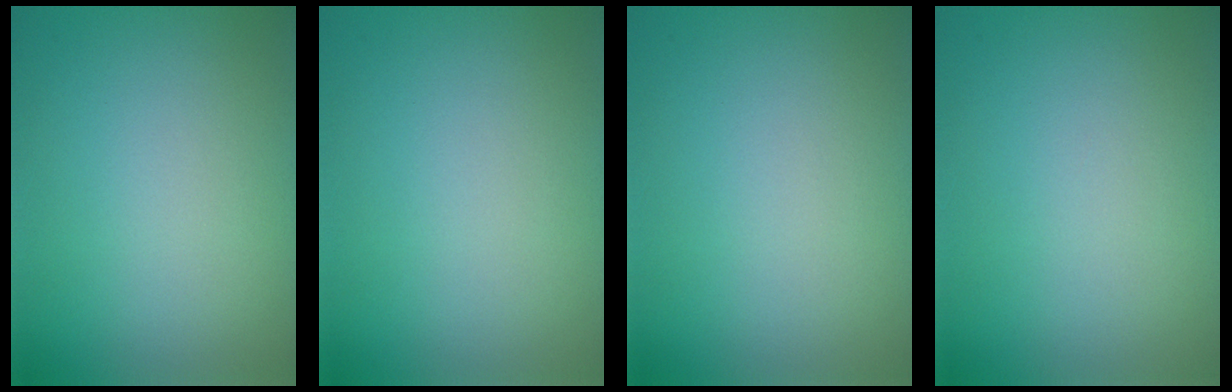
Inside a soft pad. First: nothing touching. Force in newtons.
{"total": 0.0}
{"total": 0.0}
{"total": 0.0}